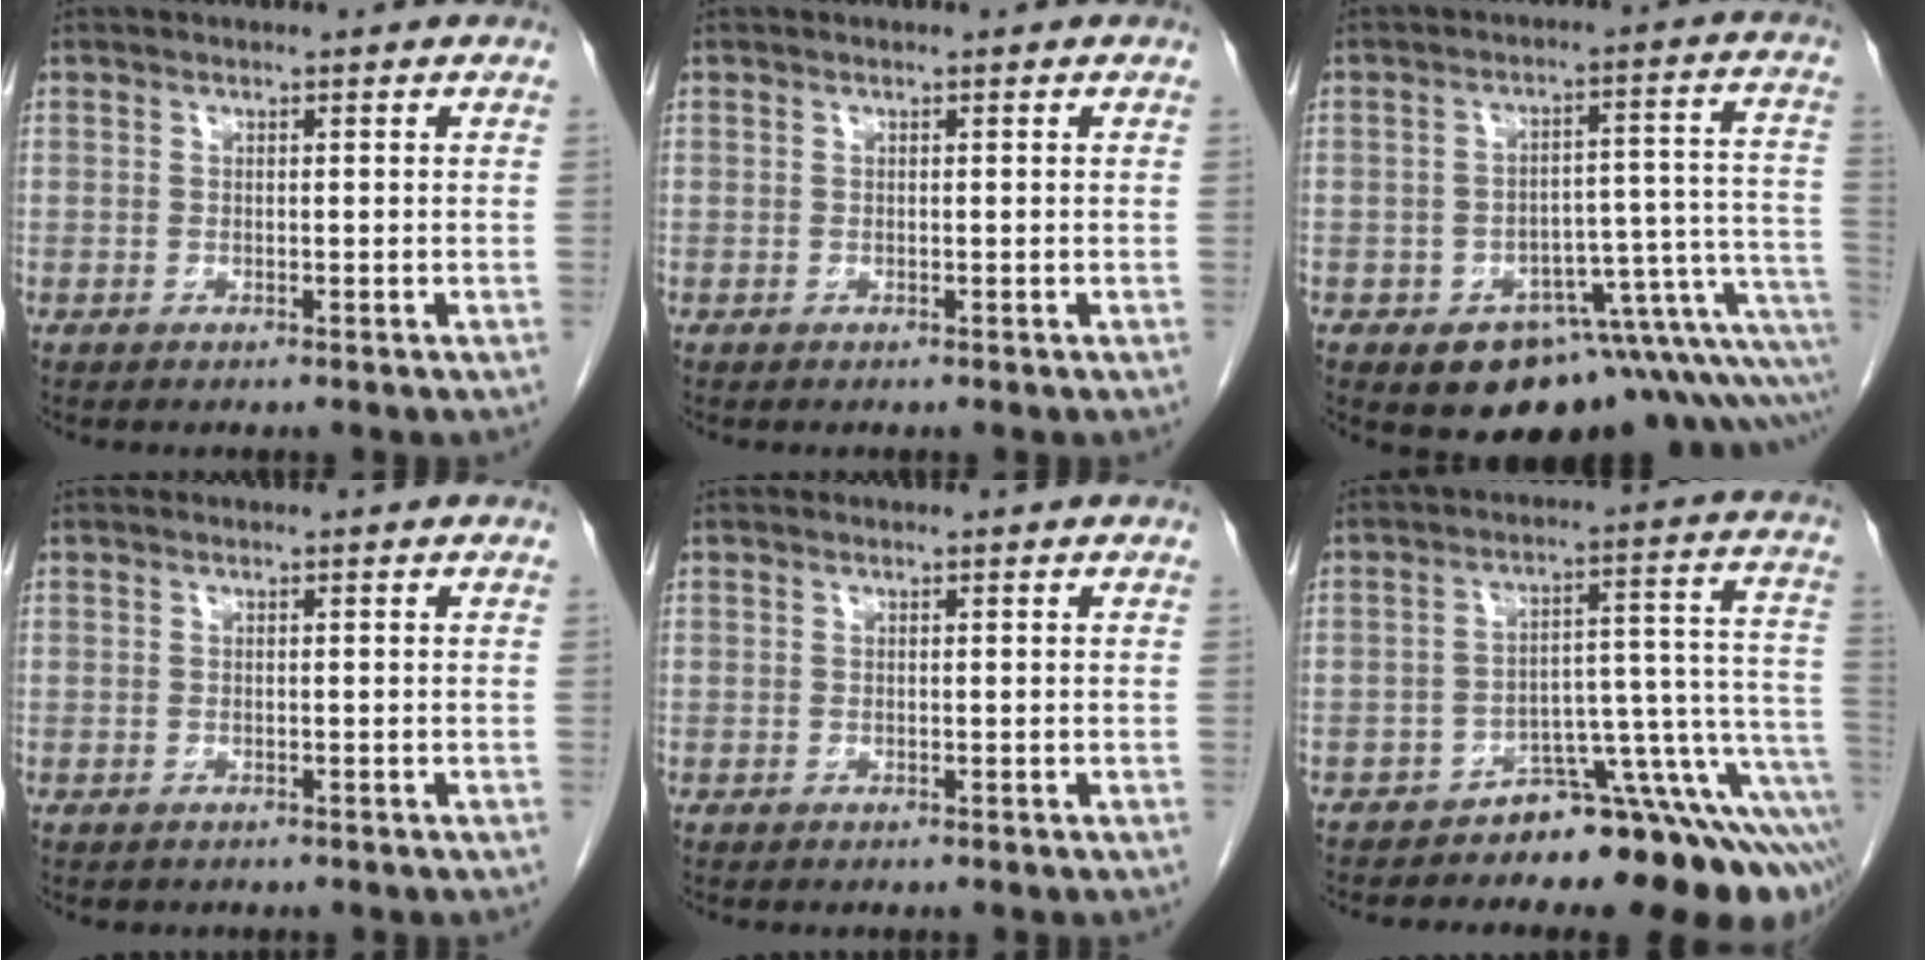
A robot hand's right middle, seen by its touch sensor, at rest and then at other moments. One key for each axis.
{"total": 0.0}
{"total": 16.4, "fx": -8.6, "fy": 6.8, "fz": 12.2, "tx": -0.066, "ty": 0.068, "tz": -0.099}
{"total": 0.7, "fx": -0.5, "fy": 0.5, "fz": 0.0, "tx": -0.009, "ty": 0.002, "tz": -0.007}
{"total": 0.0}
{"total": 12.0, "fx": -9.3, "fy": 1.9, "fz": 7.4, "tx": -0.046, "ty": 0.070, "tz": -0.133}